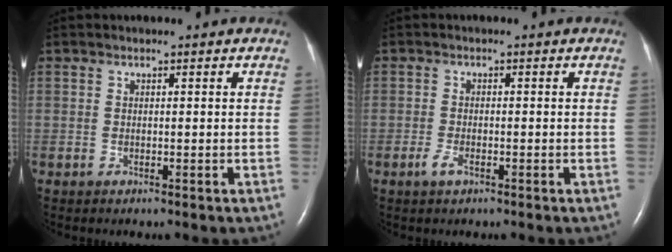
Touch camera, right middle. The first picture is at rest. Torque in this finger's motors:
{"motor_torque": [0.38, -0.34, 0.00, 0.00]}